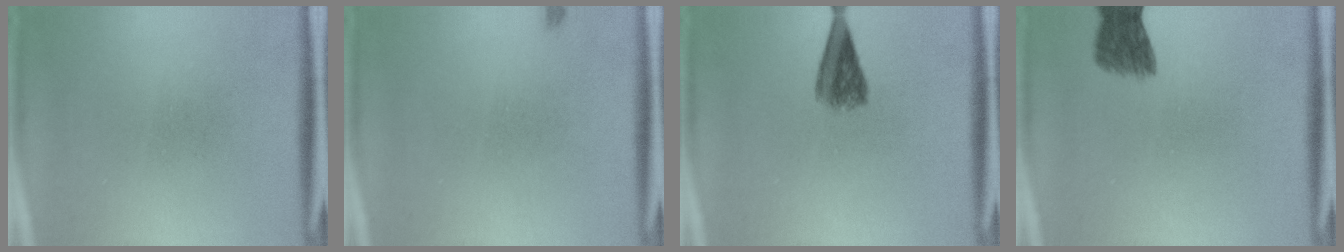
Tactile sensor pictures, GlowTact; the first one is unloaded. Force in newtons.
{"total": 0.5}
{"total": 4.5}
{"total": 4.7}